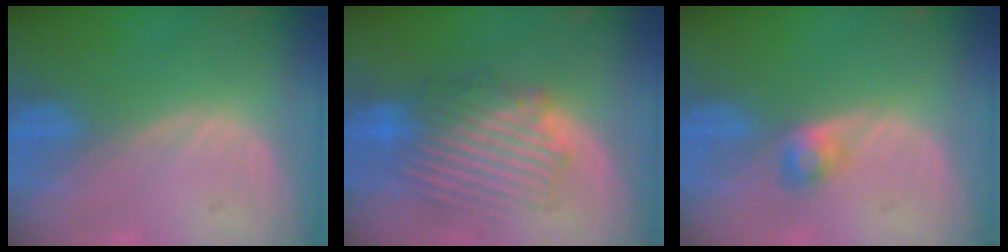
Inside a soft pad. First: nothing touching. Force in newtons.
{"total": 8.4, "press": 8.1, "slide": 2.2}
{"total": 2.4, "press": 2.3, "slide": 0.7}